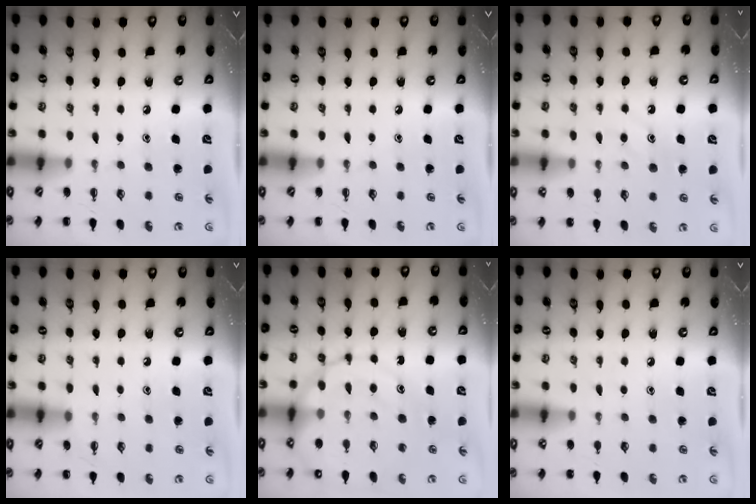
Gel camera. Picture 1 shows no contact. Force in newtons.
{"total": 0.0}
{"total": 9.7, "press": 9.7, "slide": 0.9}
{"total": 7.5, "press": 7.2, "slide": 2.0}
{"total": 15.2, "press": 15.0, "slide": 2.4}
{"total": 5.2, "press": 4.9, "slide": 1.8}